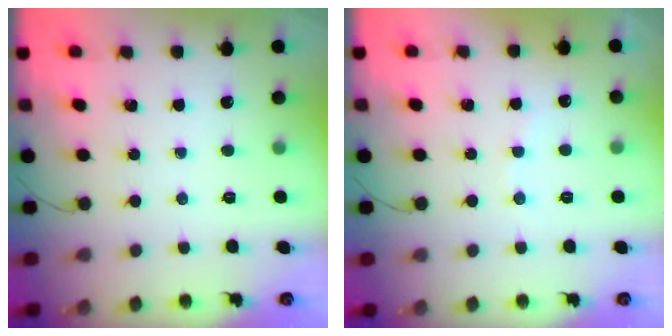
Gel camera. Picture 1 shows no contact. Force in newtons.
{"total": 5.7, "press": 5.7, "slide": 0.9}